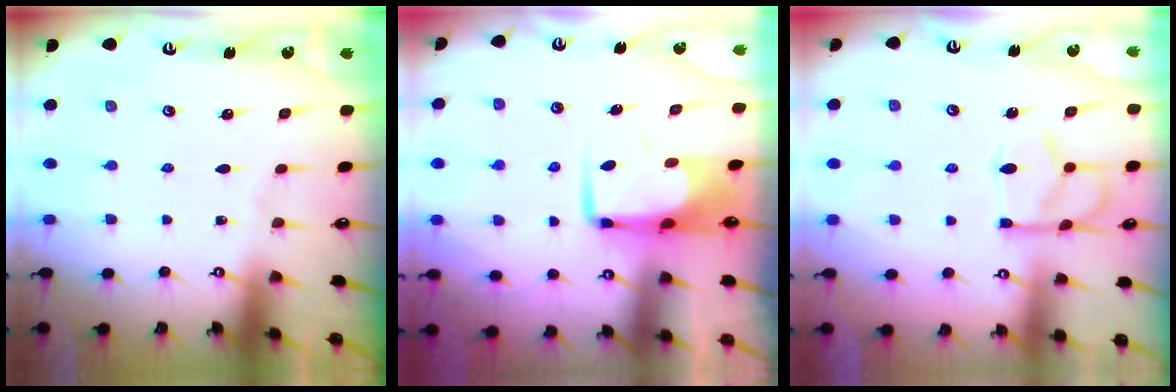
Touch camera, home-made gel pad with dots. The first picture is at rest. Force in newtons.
{"total": 0.6, "press": 0.2, "slide": 0.5}
{"total": 12.2, "press": 12.2, "slide": 1.3}